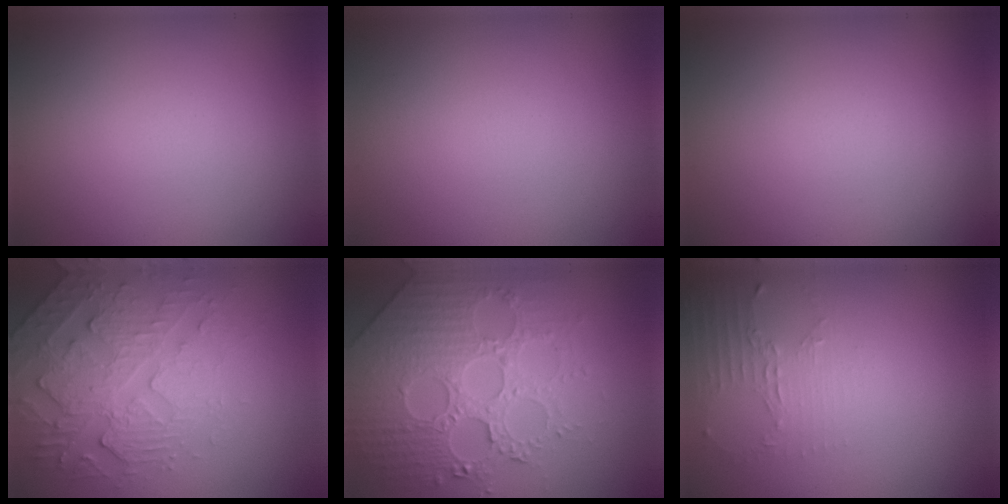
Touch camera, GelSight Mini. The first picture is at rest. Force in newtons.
{"total": 0.0}
{"total": 0.0}
{"total": 4.3, "press": 4.0, "slide": 1.7}
{"total": 7.1, "press": 5.9, "slide": 4.0}
{"total": 2.0, "press": 1.5, "slide": 1.4}